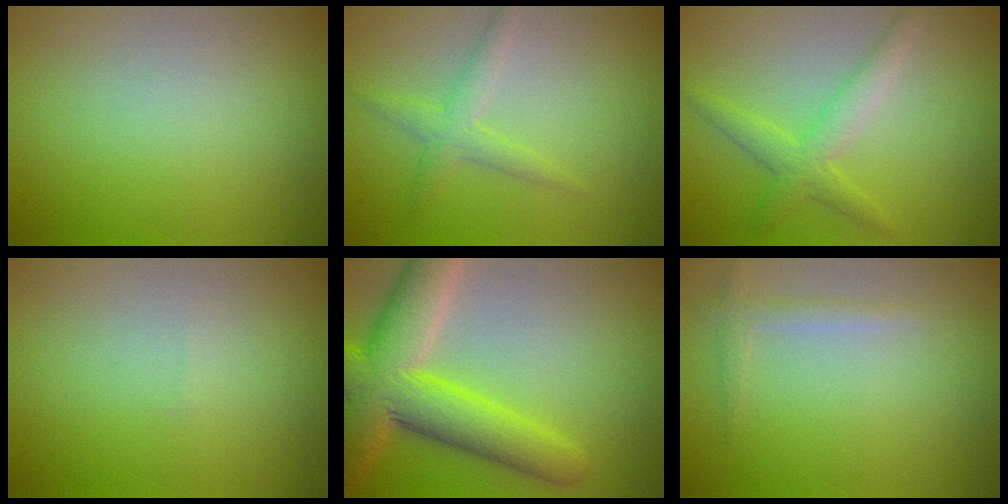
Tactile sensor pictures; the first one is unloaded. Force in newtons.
{"total": 1.9, "press": 1.9, "slide": 0.1}
{"total": 2.9, "press": 2.9, "slide": 0.1}
{"total": 0.0}
{"total": 9.0, "press": 9.0, "slide": 0.4}
{"total": 1.2, "press": 1.2, "slide": 0.0}